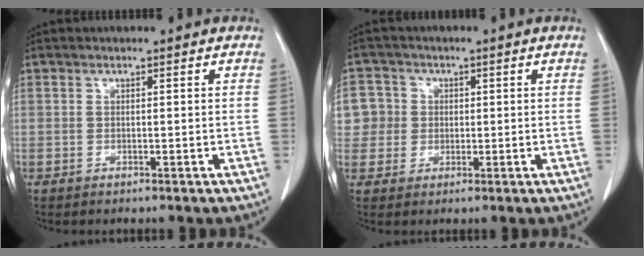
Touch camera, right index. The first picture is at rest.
{"total": 6.1, "force": [1.0, 6.0, 0.4], "torque": [-0.004, 0.020, 0.020]}